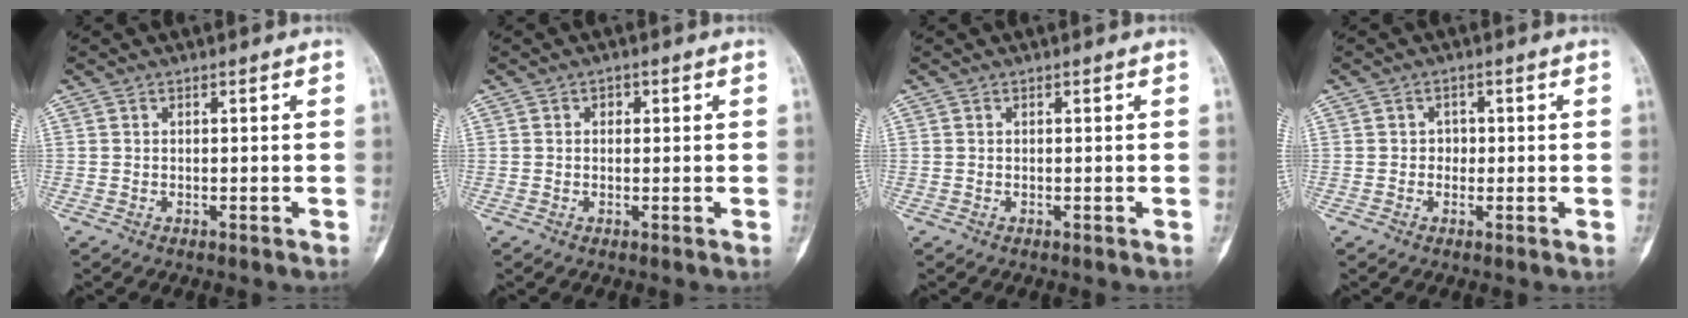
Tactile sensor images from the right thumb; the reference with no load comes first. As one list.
[{"total": 1.4, "force": [0.3, 1.1, 0.7], "torque": [-0.003, 0.004, 0.002]}, {"total": 0.0}, {"total": 1.8, "force": [-0.1, 1.6, 0.7], "torque": [0.008, 0.006, -0.007]}]